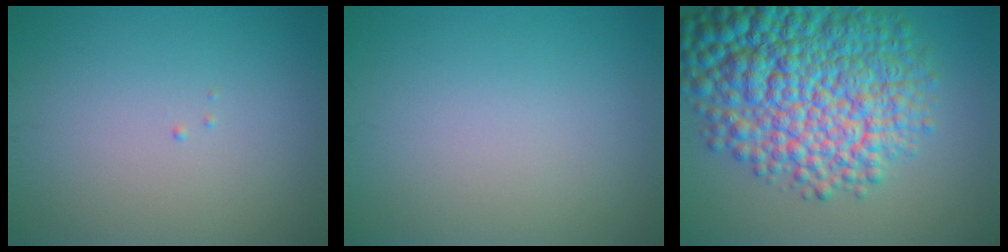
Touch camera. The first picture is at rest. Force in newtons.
{"total": 0.0}
{"total": 13.8, "press": 13.7, "slide": 0.3}